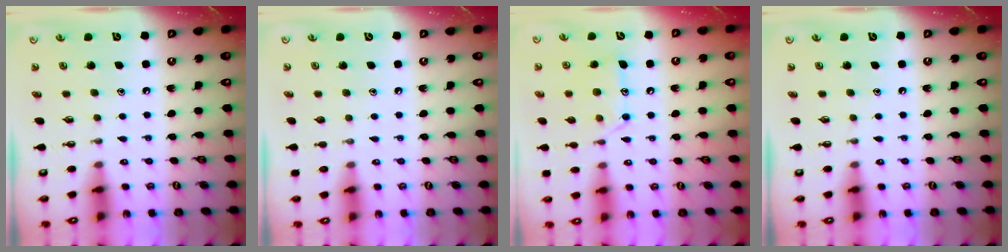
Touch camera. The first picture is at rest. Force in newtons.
{"total": 0.0}
{"total": 13.0, "press": 12.9, "slide": 0.9}
{"total": 0.0}